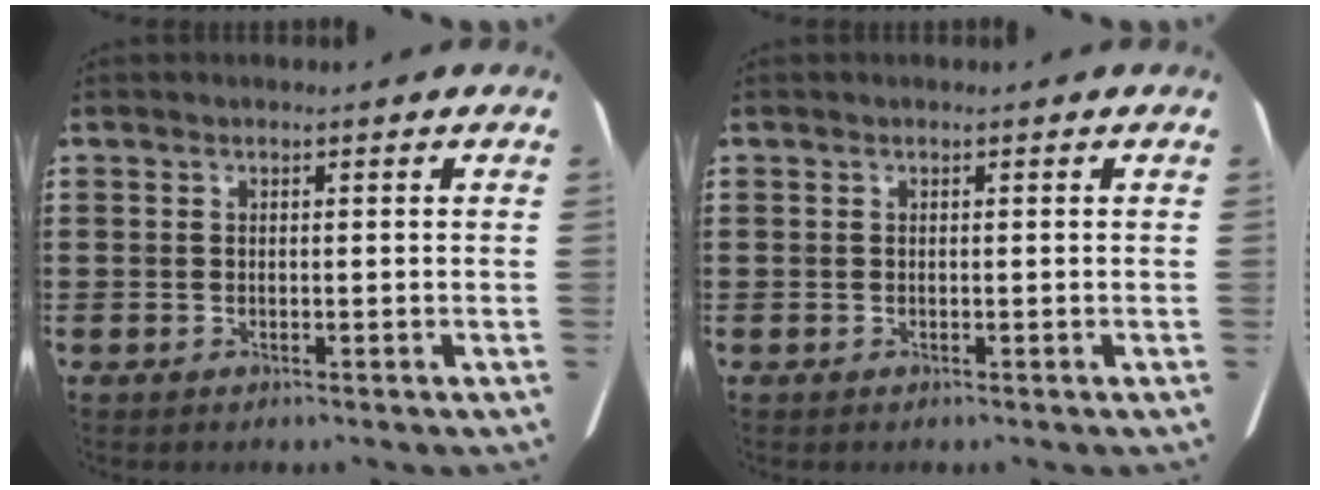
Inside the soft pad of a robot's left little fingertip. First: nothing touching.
{"total": 0.0}